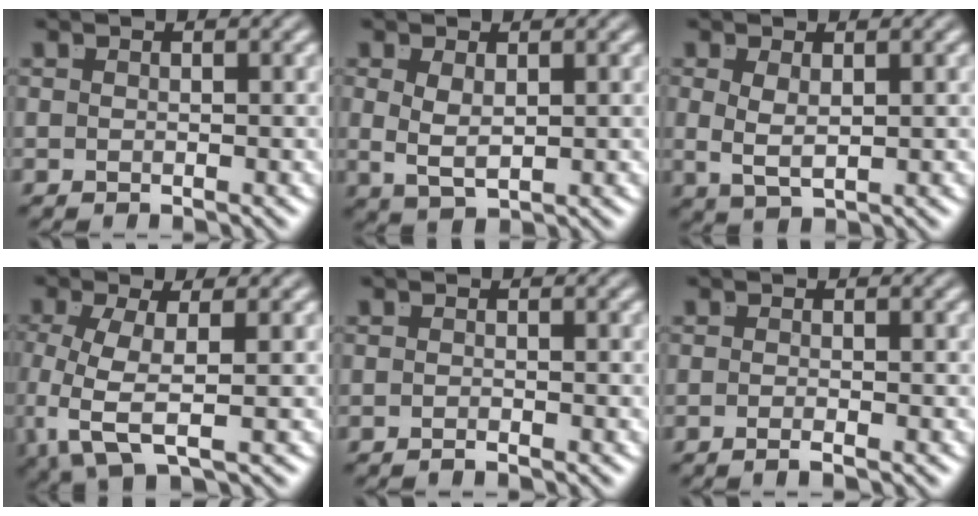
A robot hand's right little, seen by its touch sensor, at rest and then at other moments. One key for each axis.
{"total": 3.1, "fx": 0.1, "fy": 1.8, "fz": 2.5, "tx": -0.057, "ty": -0.017, "tz": 0.014}
{"total": 2.8, "fx": 0.1, "fy": 1.4, "fz": 2.4, "tx": -0.054, "ty": -0.016, "tz": 0.015}
{"total": 5.4, "fx": -0.7, "fy": 2.5, "fz": 4.7, "tx": -0.130, "ty": -0.035, "tz": 0.007}
{"total": 1.0, "fx": -0.8, "fy": -0.6, "fz": 0.1, "tx": -0.002, "ty": -0.002, "tz": -0.014}
{"total": 1.3, "fx": -1.0, "fy": -0.5, "fz": 0.6, "tx": -0.009, "ty": -0.001, "tz": -0.019}